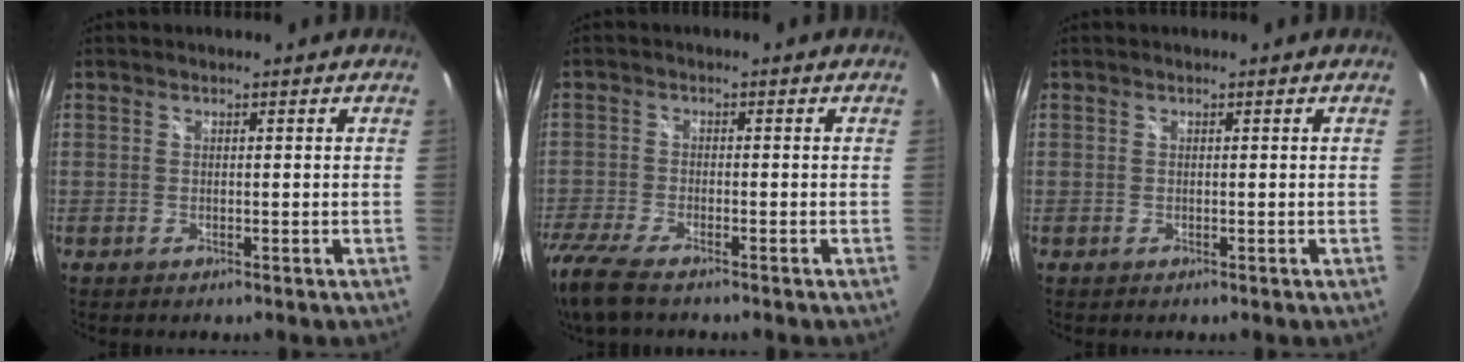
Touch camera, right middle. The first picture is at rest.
{"total": 10.0, "force": [-7.8, 2.3, 5.9], "torque": [-0.150, -0.038, -0.150]}
{"total": 0.0}